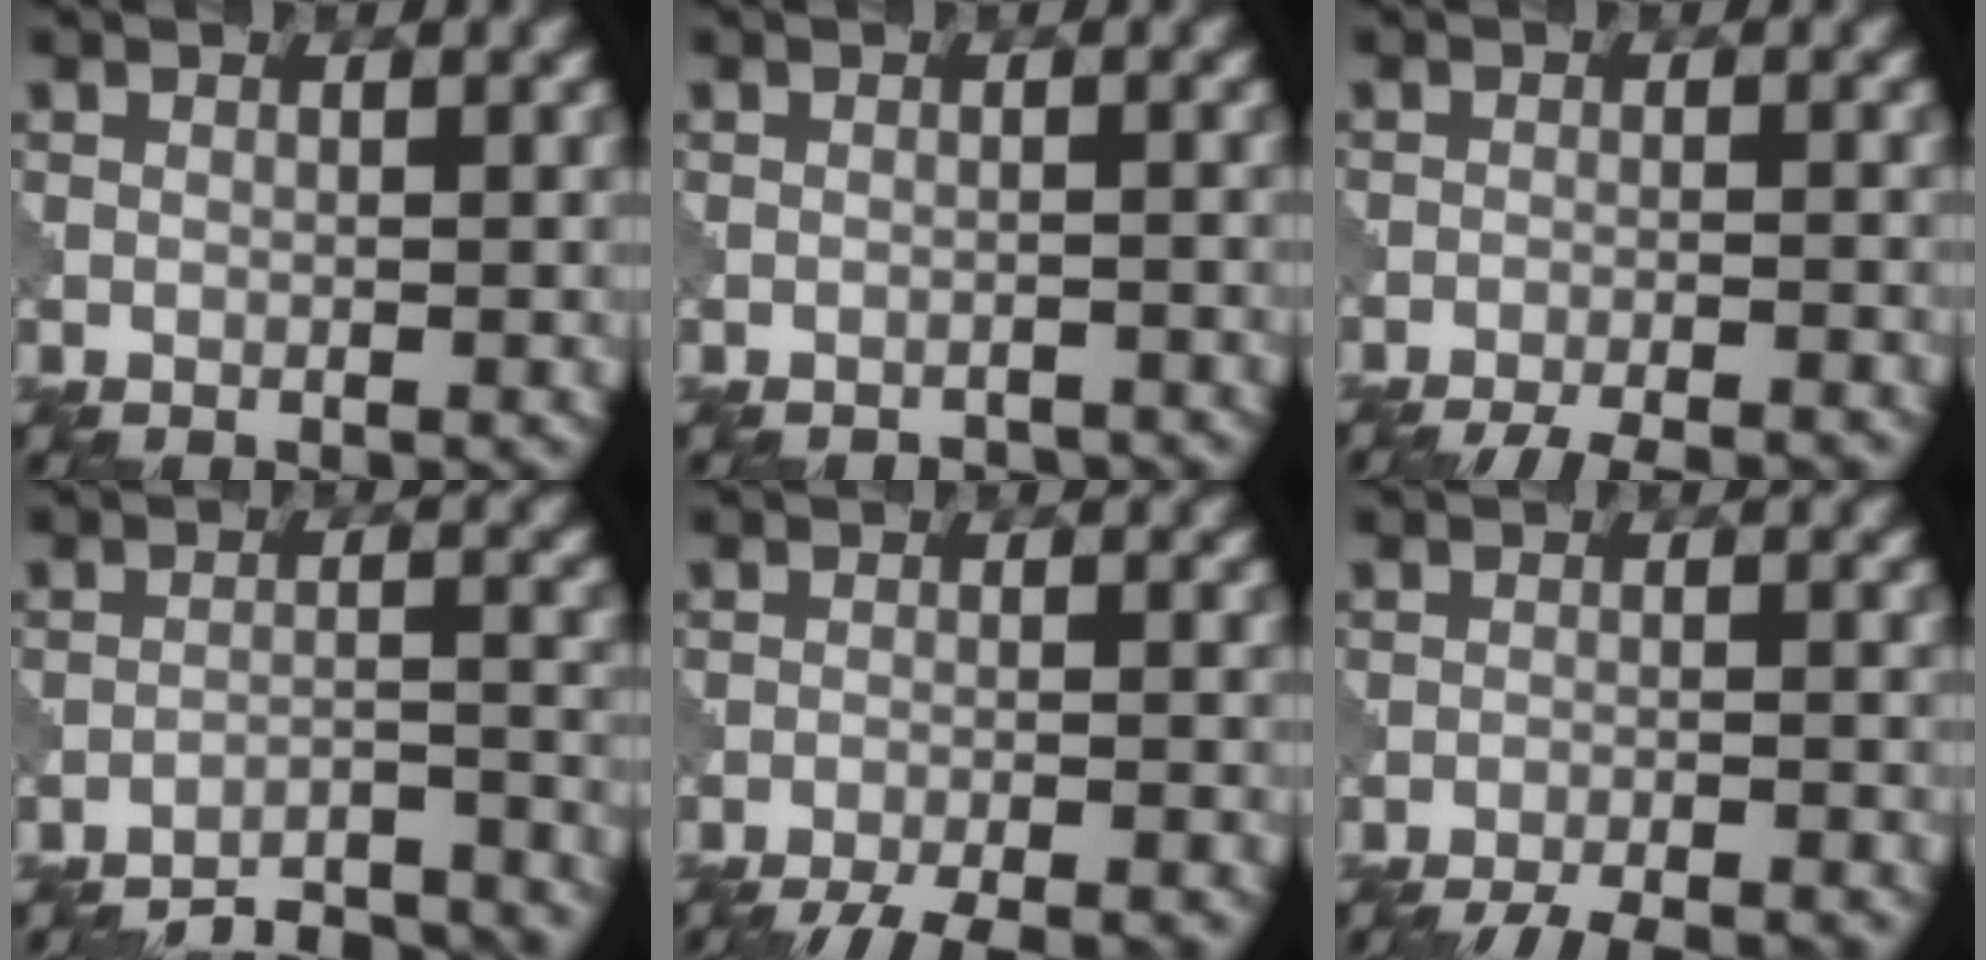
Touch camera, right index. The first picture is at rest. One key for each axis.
{"total": 2.4, "fx": -2.4, "fy": 0.3, "fz": 0.4, "tx": 0.000, "ty": -0.003, "tz": -0.033}
{"total": 6.8, "fx": -6.3, "fy": 1.1, "fz": 2.3, "tx": -0.026, "ty": -0.002, "tz": -0.091}
{"total": 13.9, "fx": -13.4, "fy": 2.7, "fz": 2.5, "tx": -0.017, "ty": 0.006, "tz": -0.162}
{"total": 7.6, "fx": -6.9, "fy": 1.2, "fz": 2.9, "tx": -0.040, "ty": -0.007, "tz": -0.102}
{"total": 7.7, "fx": -7.2, "fy": 1.3, "fz": 2.4, "tx": -0.027, "ty": 0.000, "tz": -0.102}